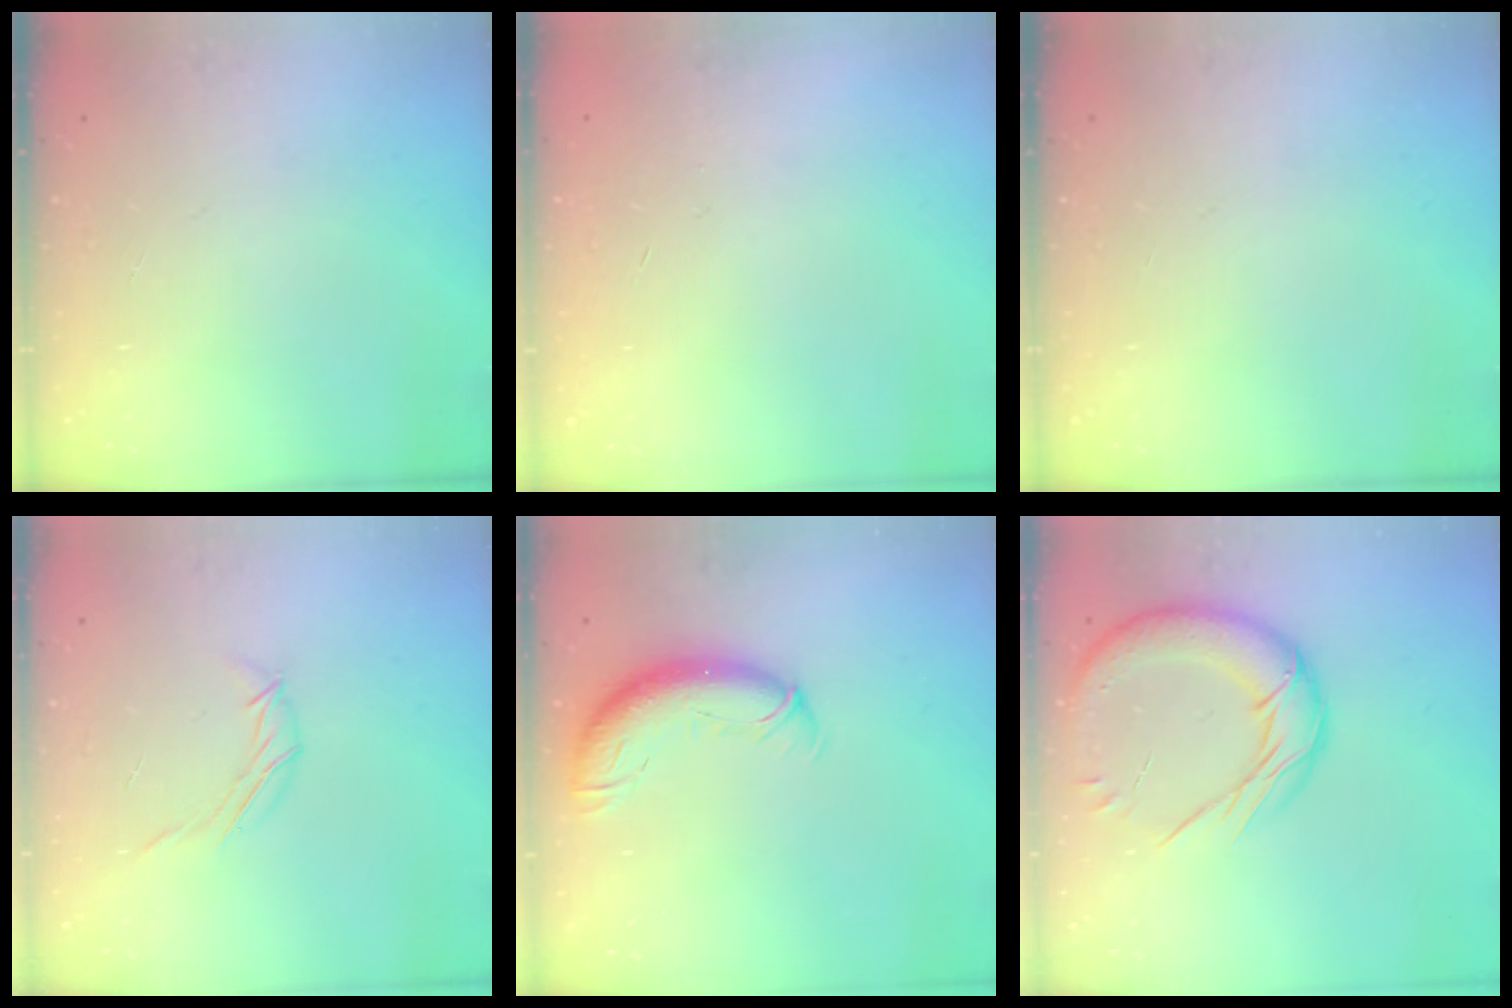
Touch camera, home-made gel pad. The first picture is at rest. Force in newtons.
{"total": 0.6, "press": 0.5, "slide": 0.2}
{"total": 0.0}
{"total": 6.1, "press": 5.9, "slide": 1.4}
{"total": 11.5, "press": 11.2, "slide": 2.8}
{"total": 16.6, "press": 16.4, "slide": 2.3}